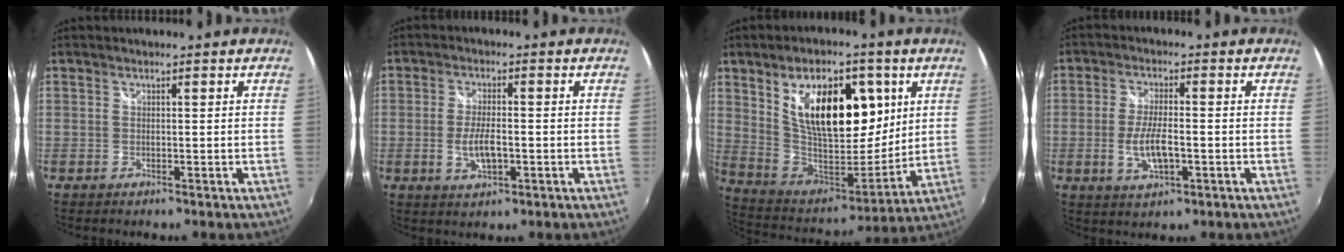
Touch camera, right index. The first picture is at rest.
{"total": 5.4, "force": [-1.3, 2.0, 4.8], "torque": [-0.098, -0.003, -0.020]}
{"total": 21.8, "force": [7.3, 11.2, 17.2], "torque": [-0.298, 0.005, 0.140]}
{"total": 6.9, "force": [-1.7, 2.3, 6.2], "torque": [-0.127, -0.004, -0.027]}